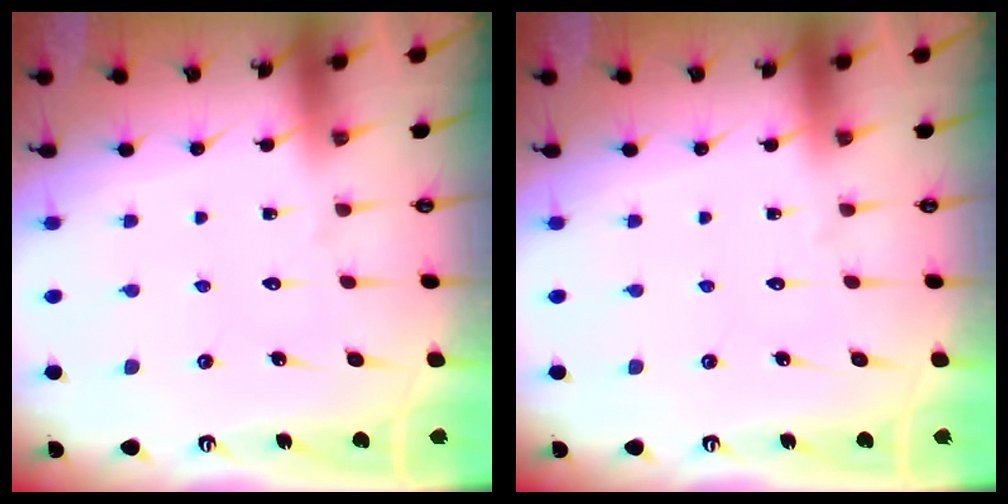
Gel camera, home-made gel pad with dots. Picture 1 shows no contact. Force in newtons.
{"total": 0.0}